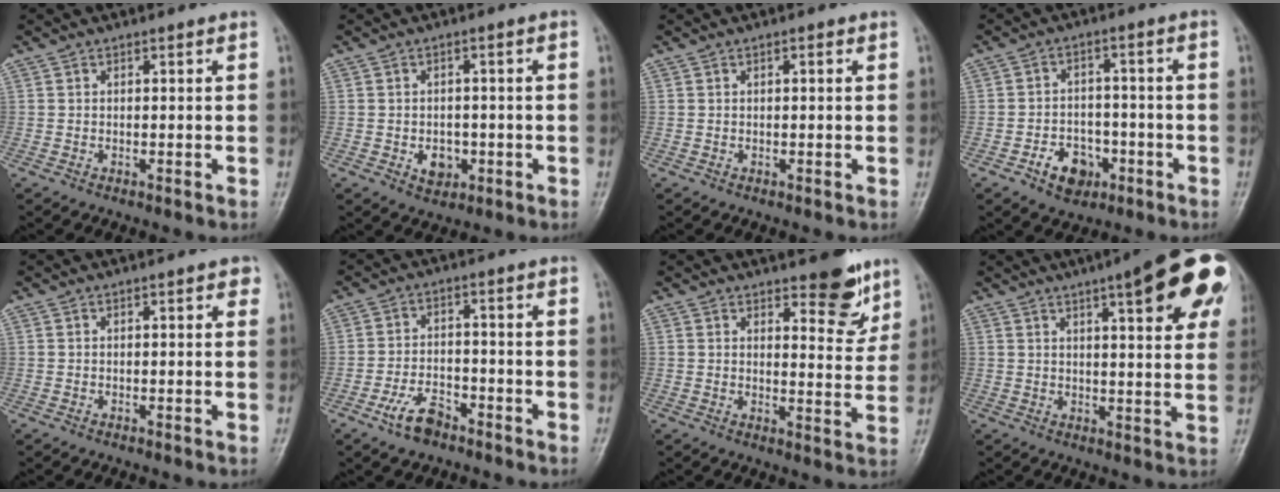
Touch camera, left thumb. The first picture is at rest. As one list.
[{"total": 4.3, "force": [-1.3, 3.3, 2.5], "torque": [-0.019, 0.010, -0.013]}, {"total": 0.7, "force": [0.2, 0.2, 0.6], "torque": [-0.011, 0.002, 0.002]}, {"total": 7.4, "force": [-3.5, 5.4, 3.7], "torque": [-0.029, 0.028, -0.054]}, {"total": 1.8, "force": [0.7, 0.7, 1.5], "torque": [-0.014, 0.002, 0.005]}, {"total": 6.2, "force": [-4.1, 3.1, 3.5], "torque": [-0.064, 0.027, -0.073]}, {"total": 8.5, "force": [5.8, 3.1, 5.4], "torque": [-0.040, -0.040, 0.078]}, {"total": 20.2, "force": [9.1, 5.2, 17.2], "torque": [-0.207, -0.014, 0.110]}]